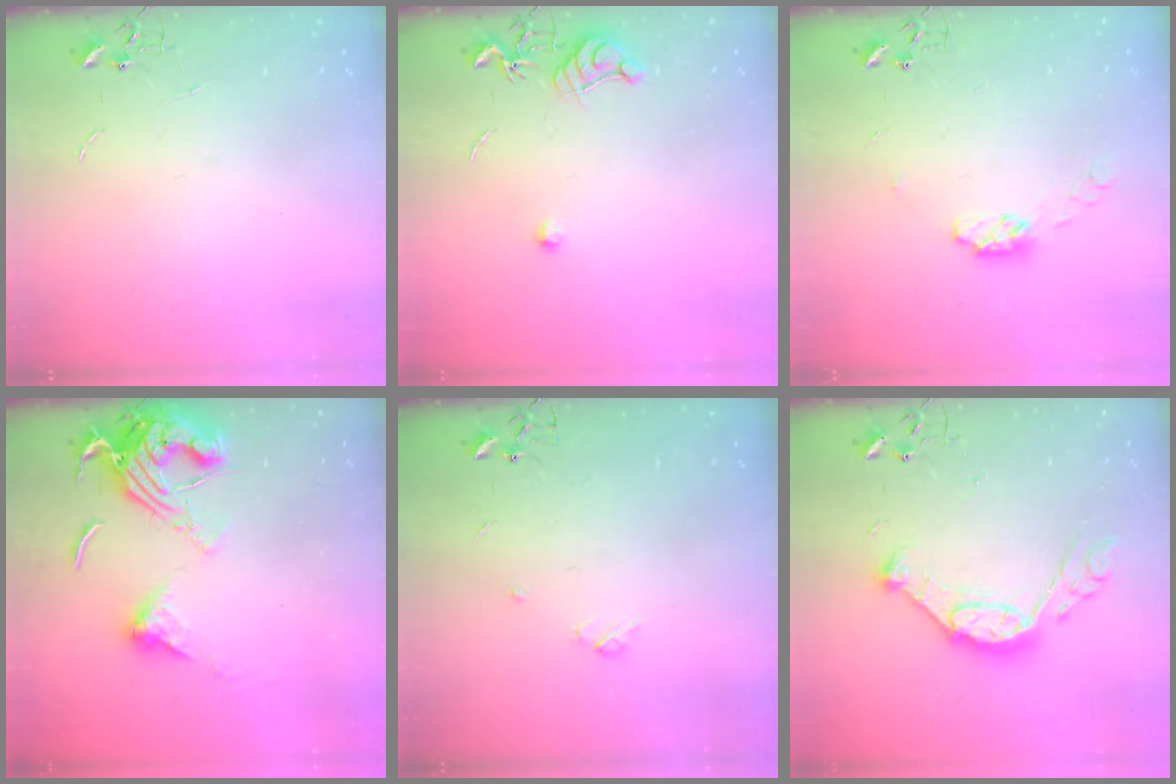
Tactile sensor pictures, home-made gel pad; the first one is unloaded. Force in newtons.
{"total": 8.1, "press": 8.1, "slide": 0.4}
{"total": 6.1, "press": 6.1, "slide": 0.3}
{"total": 16.5, "press": 16.4, "slide": 1.9}
{"total": 3.6, "press": 3.5, "slide": 0.7}
{"total": 13.3, "press": 13.3, "slide": 0.2}